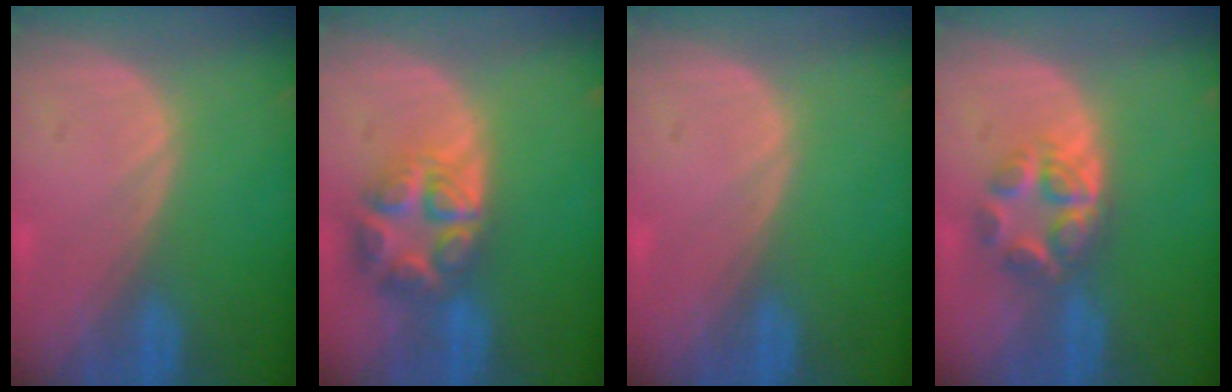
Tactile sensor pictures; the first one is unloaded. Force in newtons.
{"total": 8.1, "press": 7.0, "slide": 4.0}
{"total": 0.0}
{"total": 5.5, "press": 5.2, "slide": 1.7}